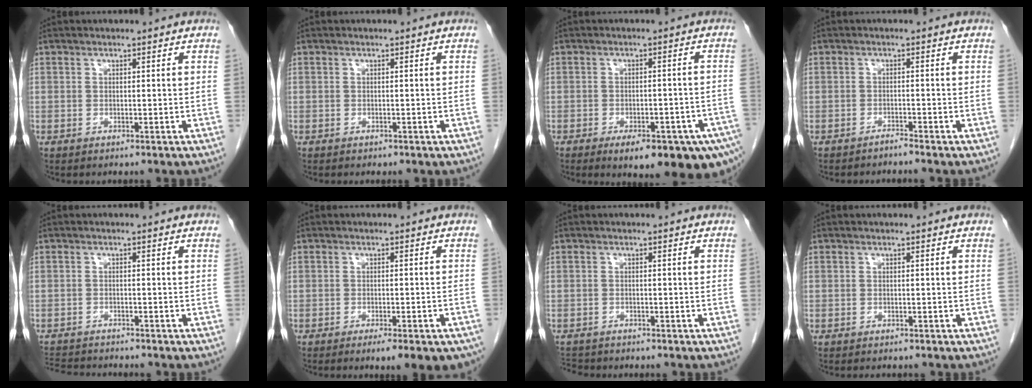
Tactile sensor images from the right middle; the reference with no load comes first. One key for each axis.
{"total": 1.0, "fx": -0.7, "fy": 0.5, "fz": 0.4, "tx": -0.011, "ty": 0.000, "tz": -0.006}
{"total": 16.0, "fx": -10.1, "fy": 5.1, "fz": 11.3, "tx": -0.102, "ty": -0.003, "tz": -0.122}
{"total": 1.1, "fx": -1.0, "fy": -0.4, "fz": -0.1, "tx": 0.006, "ty": -0.002, "tz": -0.017}
{"total": 7.3, "fx": -6.9, "fy": 1.2, "fz": 2.0, "tx": -0.033, "ty": -0.004, "tz": -0.107}
{"total": 9.3, "fx": -6.7, "fy": 1.9, "fz": 6.2, "tx": -0.054, "ty": -0.005, "tz": -0.086}
{"total": 3.7, "fx": -3.4, "fy": 1.3, "fz": 0.7, "tx": -0.012, "ty": -0.008, "tz": -0.054}
{"total": 1.6, "fx": -1.4, "fy": 0.6, "fz": 0.5, "tx": -0.009, "ty": -0.003, "tz": -0.017}